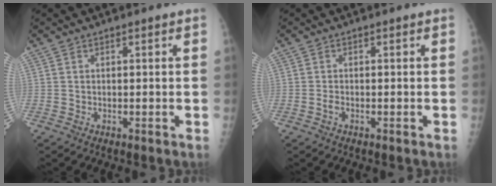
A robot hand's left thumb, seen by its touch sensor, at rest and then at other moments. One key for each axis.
{"total": 0.8, "fx": -0.4, "fy": 0.4, "fz": 0.6, "tx": -0.014, "ty": 0.001, "tz": -0.008}